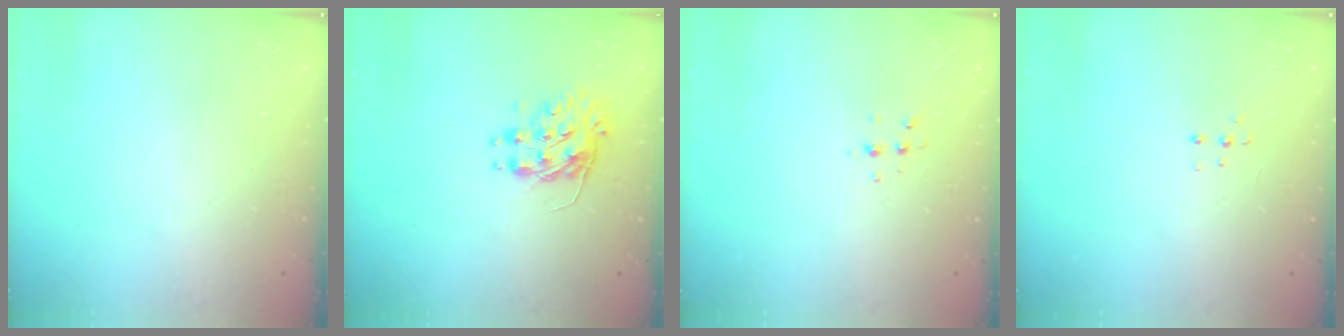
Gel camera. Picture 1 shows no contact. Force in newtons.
{"total": 9.2, "press": 9.2, "slide": 0.3}
{"total": 3.9, "press": 3.8, "slide": 1.2}
{"total": 4.0, "press": 3.9, "slide": 0.8}